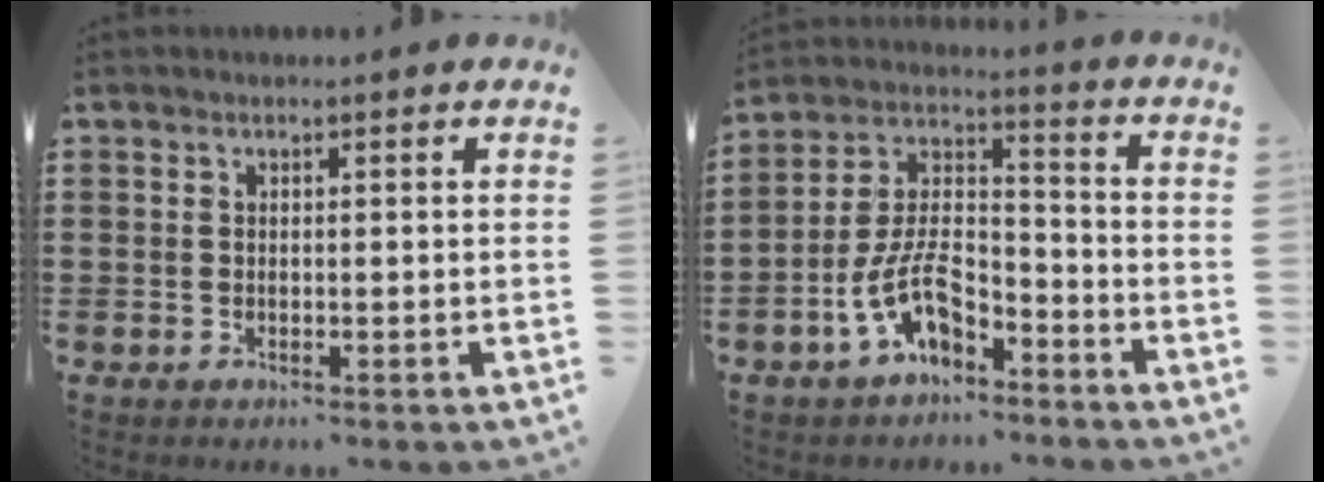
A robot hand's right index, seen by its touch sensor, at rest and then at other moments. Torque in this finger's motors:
{"motor_torque": [1.51, 0.63, 0.49, 0.21]}